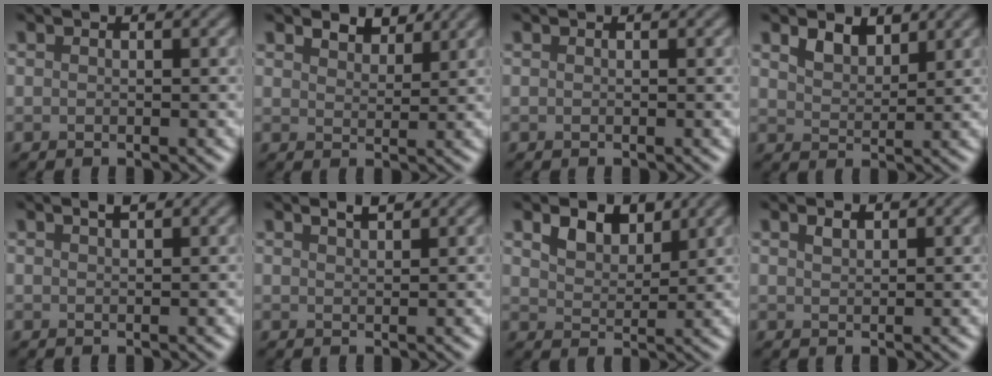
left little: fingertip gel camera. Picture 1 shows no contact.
{"total": 2.6, "force": [2.3, 1.0, 0.8], "torque": [-0.019, 0.001, 0.037]}
{"total": 0.0}
{"total": 2.5, "force": [1.8, 1.3, 1.2], "torque": [-0.030, -0.002, 0.036]}
{"total": 1.1, "force": [0.9, 0.2, 0.6], "torque": [-0.010, 0.002, 0.015]}
{"total": 1.4, "force": [1.3, 0.3, 0.6], "torque": [-0.011, 0.002, 0.022]}
{"total": 3.1, "force": [2.1, 1.7, 1.5], "torque": [-0.039, -0.001, 0.035]}
{"total": 1.0, "force": [0.8, 0.4, 0.5], "torque": [-0.012, 0.001, 0.017]}